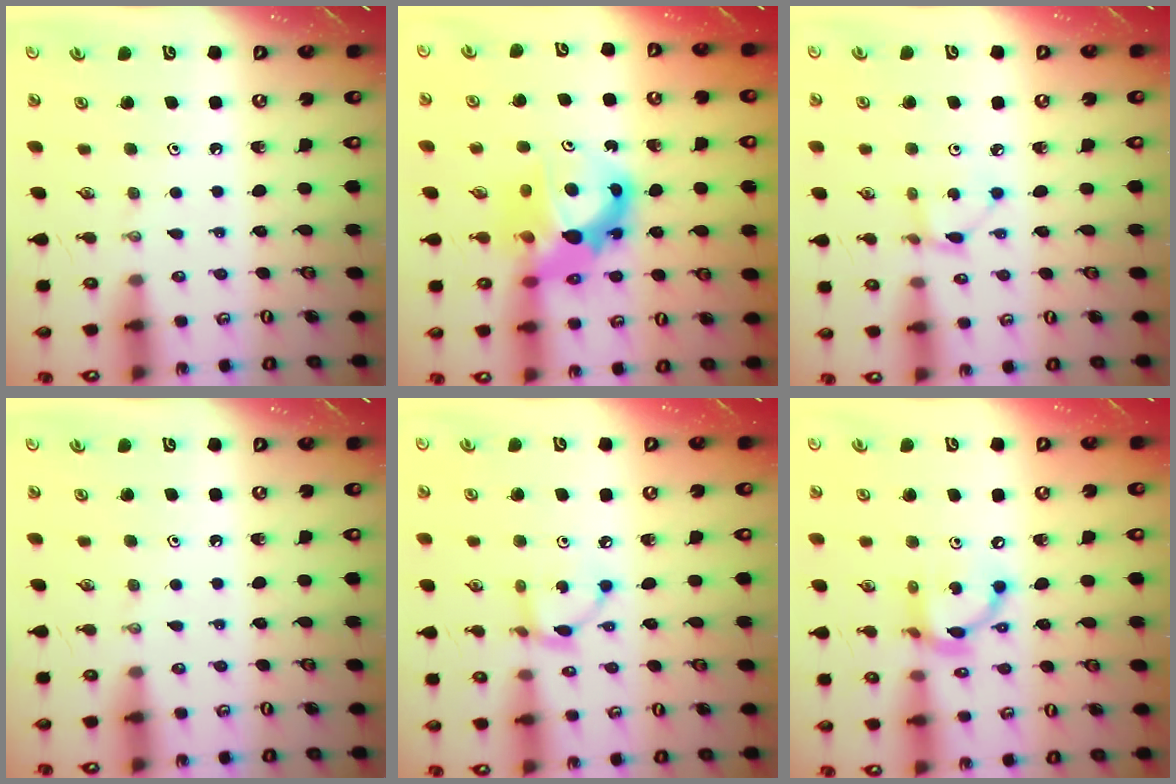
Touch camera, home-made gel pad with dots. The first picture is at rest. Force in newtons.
{"total": 10.9, "press": 10.8, "slide": 0.9}
{"total": 2.2, "press": 2.2, "slide": 0.1}
{"total": 0.0}
{"total": 5.1, "press": 5.0, "slide": 0.2}
{"total": 11.7, "press": 11.7, "slide": 0.9}